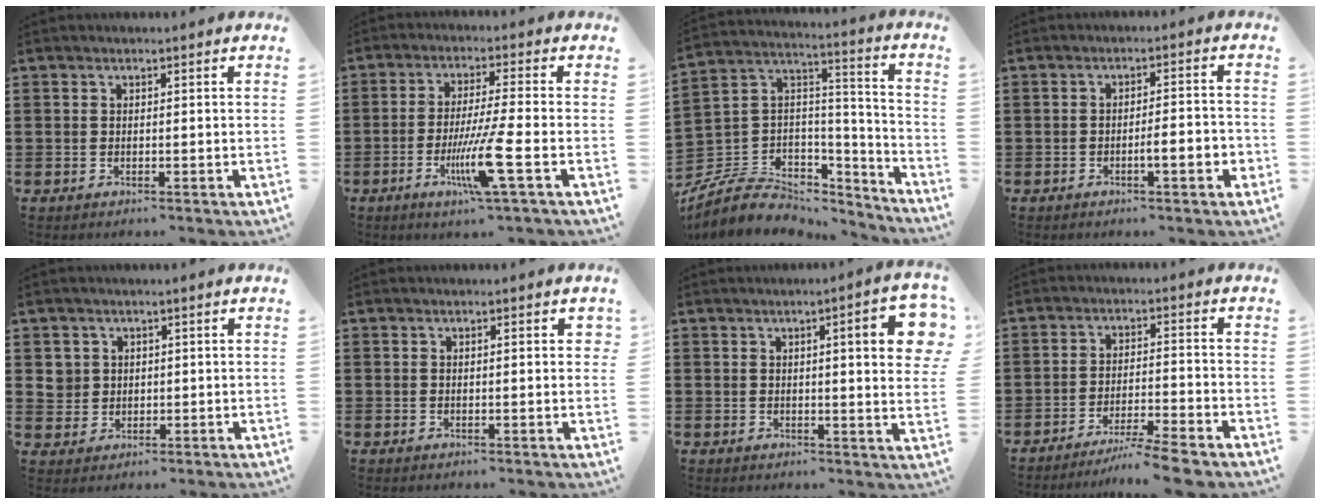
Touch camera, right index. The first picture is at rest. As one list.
[{"total": 9.4, "force": [-3.4, 0.1, 8.8], "torque": [-0.172, -0.021, -0.065]}, {"total": 7.1, "force": [-4.8, 5.0, 1.6], "torque": [-0.052, 0.002, -0.090]}, {"total": 4.2, "force": [-1.6, 0.5, 3.8], "torque": [-0.062, -0.001, -0.028]}, {"total": 3.1, "force": [1.1, 2.8, 0.5], "torque": [-0.023, 0.010, 0.021]}, {"total": 1.0, "force": [0.3, 0.2, 1.0], "torque": [-0.020, 0.002, 0.005]}, {"total": 7.8, "force": [2.5, 1.2, 7.2], "torque": [-0.104, -0.003, 0.034]}, {"total": 5.7, "force": [-5.1, -0.4, 2.5], "torque": [-0.047, -0.014, -0.099]}]